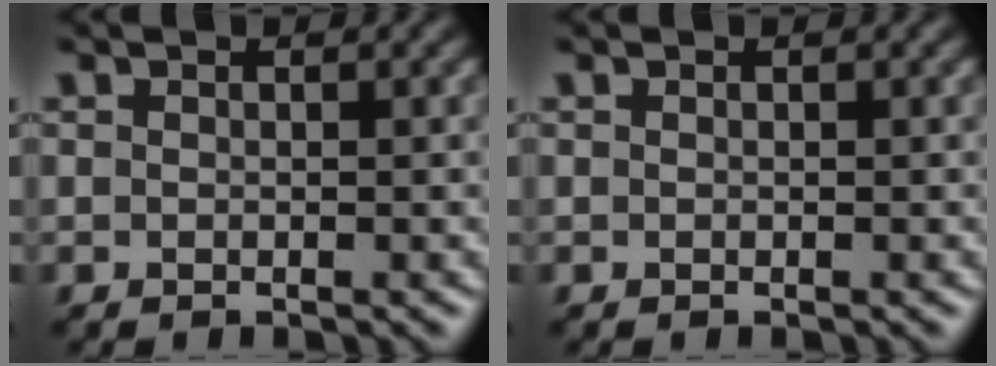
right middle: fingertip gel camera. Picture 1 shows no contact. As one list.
[{"total": 0.0}]